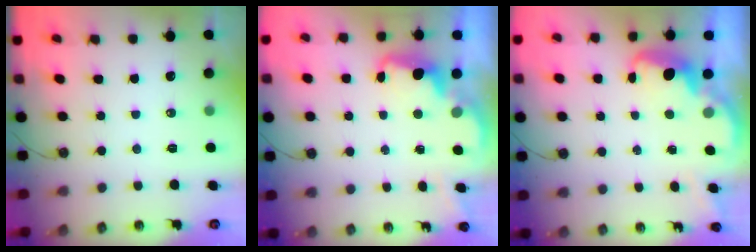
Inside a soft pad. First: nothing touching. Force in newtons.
{"total": 2.4, "press": 2.4, "slide": 0.5}
{"total": 2.7, "press": 2.6, "slide": 0.4}